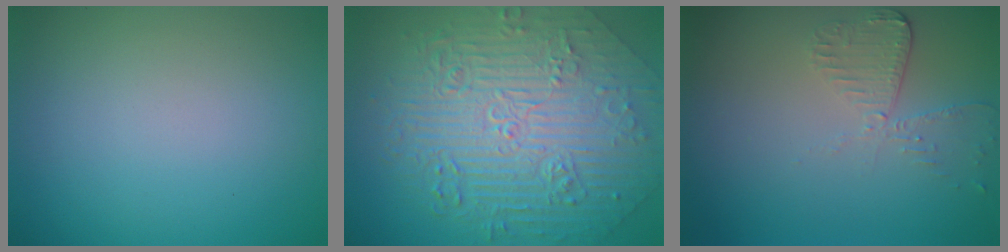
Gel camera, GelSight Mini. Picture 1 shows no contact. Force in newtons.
{"total": 11.2, "press": 7.5, "slide": 8.2}
{"total": 2.5, "press": 2.3, "slide": 1.2}